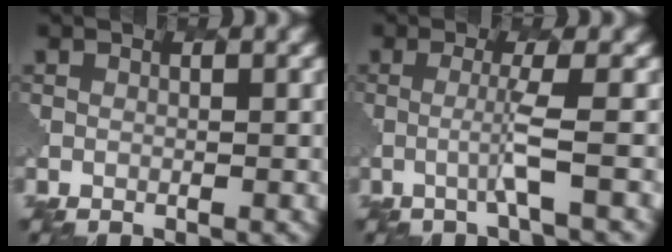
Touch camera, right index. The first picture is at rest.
{"total": 2.1, "force": [-0.5, -0.1, 2.0], "torque": [-0.038, 0.000, -0.019]}